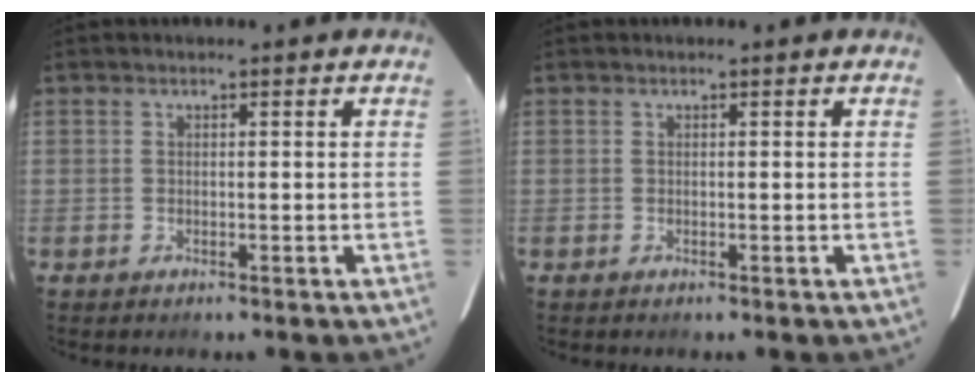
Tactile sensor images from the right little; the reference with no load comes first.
{"total": 0.0}